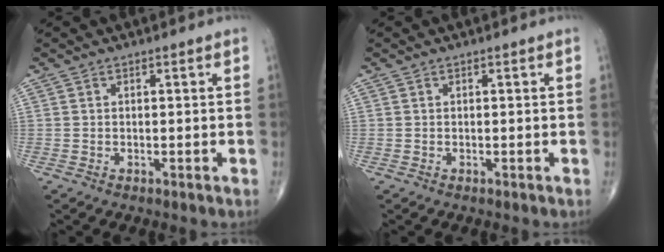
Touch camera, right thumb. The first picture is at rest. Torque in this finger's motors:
{"motor_torque": [-0.01, 0.01, 0.01, 0.01, 0.01]}